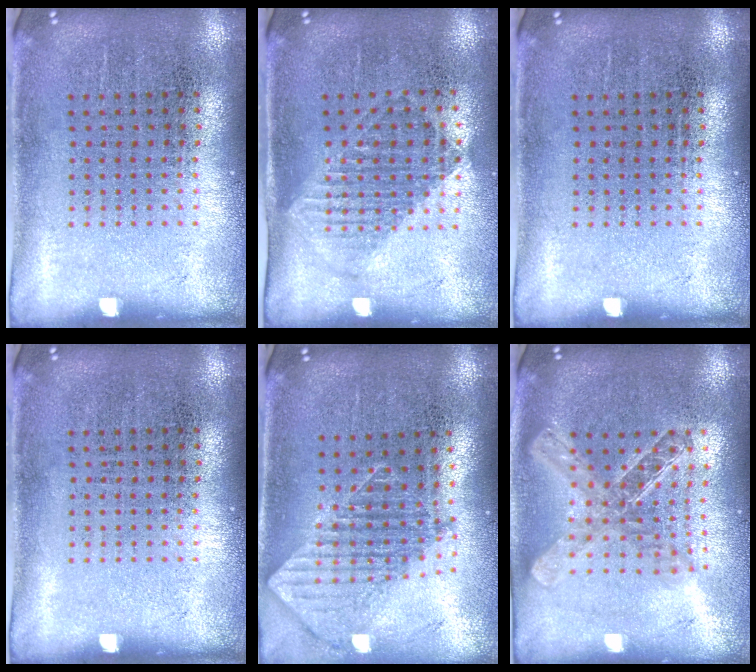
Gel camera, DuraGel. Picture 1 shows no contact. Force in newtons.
{"total": 1.2, "press": 1.1, "slide": 0.6}
{"total": 0.0}
{"total": 0.0}
{"total": 1.7, "press": 1.3, "slide": 1.0}
{"total": 2.0, "press": 1.7, "slide": 1.2}